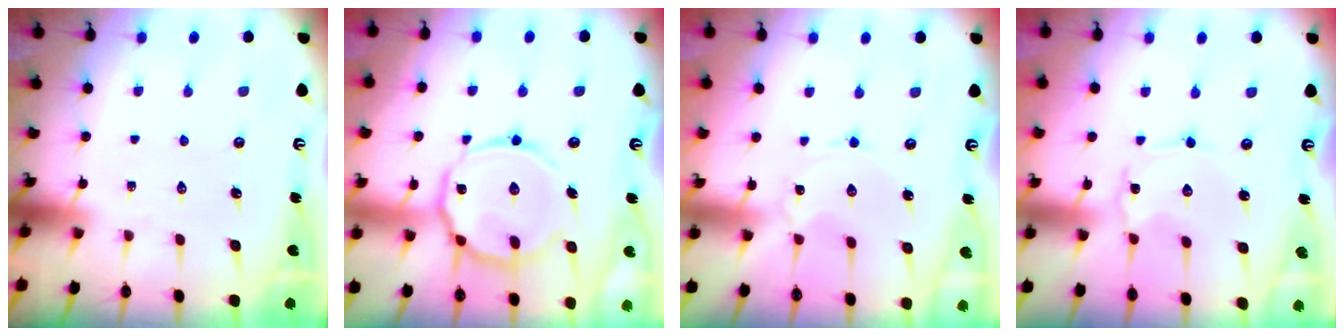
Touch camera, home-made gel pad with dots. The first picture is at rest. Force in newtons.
{"total": 14.3, "press": 14.2, "slide": 1.3}
{"total": 0.0}
{"total": 1.4, "press": 1.4, "slide": 0.1}